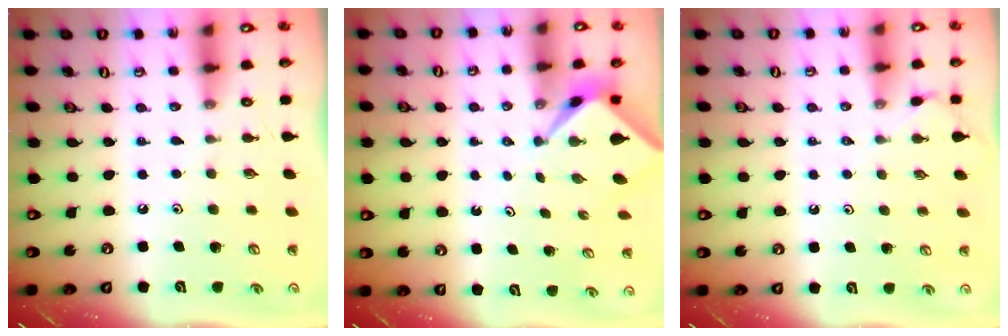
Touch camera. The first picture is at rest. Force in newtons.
{"total": 1.6, "press": 1.5, "slide": 0.2}
{"total": 2.1, "press": 2.1, "slide": 0.3}